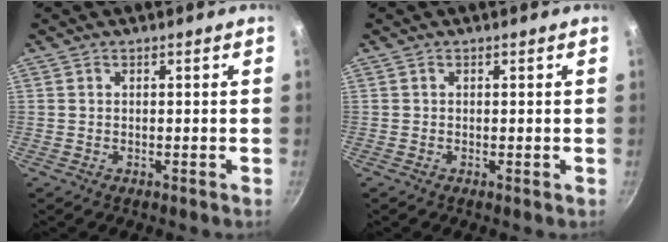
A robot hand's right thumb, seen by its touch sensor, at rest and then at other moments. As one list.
[{"total": 0.0}]